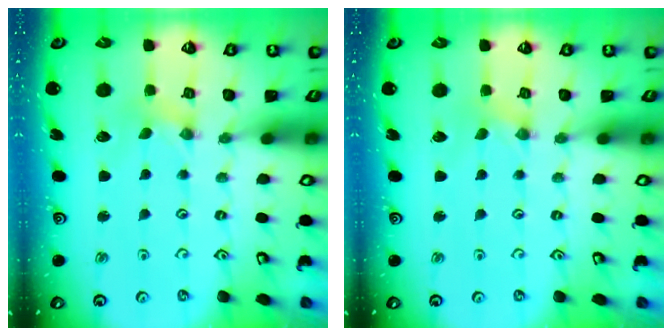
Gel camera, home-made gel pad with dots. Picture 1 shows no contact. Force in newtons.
{"total": 0.0}